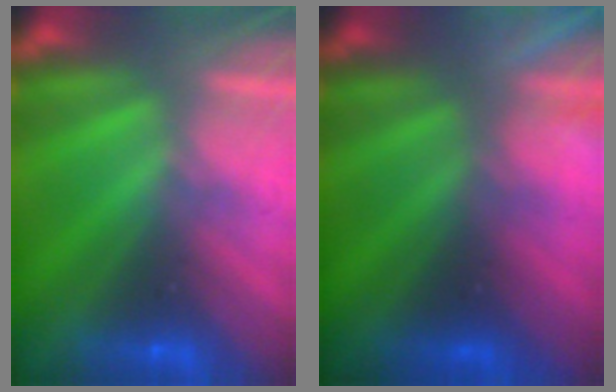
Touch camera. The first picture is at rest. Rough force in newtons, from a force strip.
{"total": 8.5}